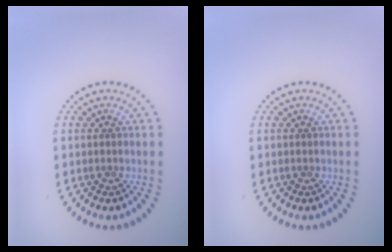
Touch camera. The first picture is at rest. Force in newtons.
{"total": 0.0}